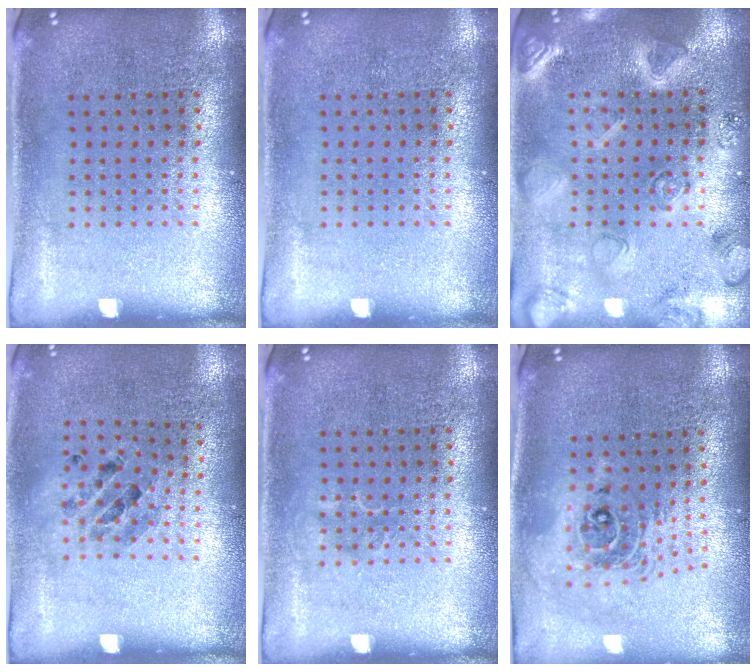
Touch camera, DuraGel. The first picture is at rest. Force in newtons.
{"total": 0.0}
{"total": 2.9, "press": 2.9, "slide": 0.5}
{"total": 0.8, "press": 0.8, "slide": 0.0}
{"total": 0.9, "press": 0.8, "slide": 0.2}
{"total": 2.1, "press": 1.6, "slide": 1.4}